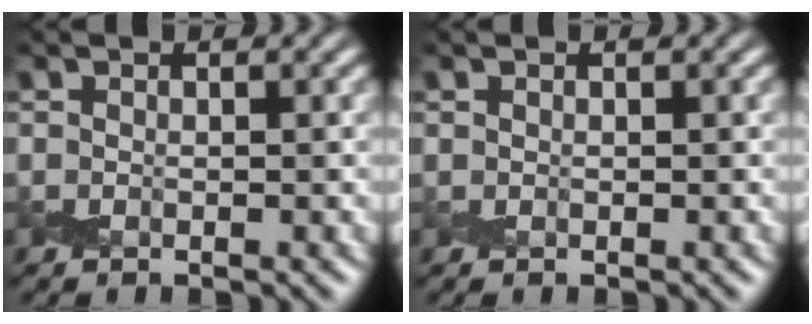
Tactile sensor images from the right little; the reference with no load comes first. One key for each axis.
{"total": 0.0}